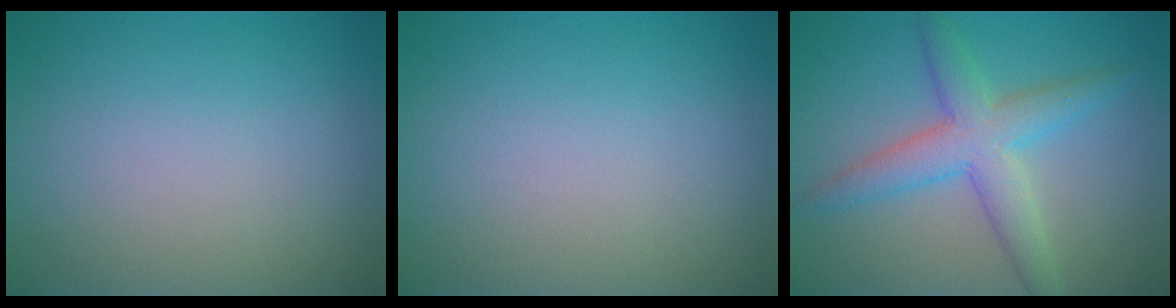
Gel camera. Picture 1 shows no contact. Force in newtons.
{"total": 0.0}
{"total": 4.9, "press": 4.9, "slide": 0.1}